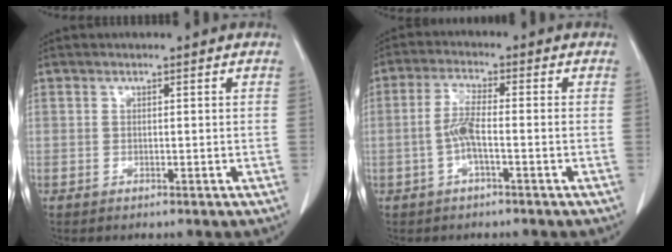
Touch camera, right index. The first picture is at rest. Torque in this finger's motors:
{"motor_torque": [0.99, -0.38, 0.44, 0.13]}